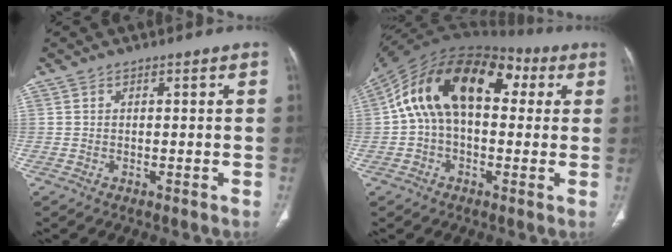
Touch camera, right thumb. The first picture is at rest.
{"total": 20.3, "force": [4.4, 12.2, 15.6], "torque": [-0.250, 0.053, 0.059]}